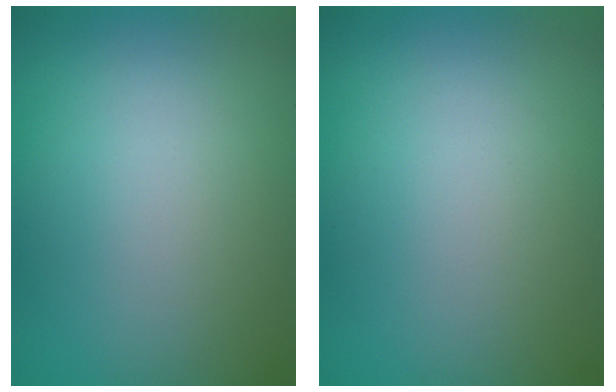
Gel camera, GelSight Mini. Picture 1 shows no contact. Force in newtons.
{"total": 0.0}